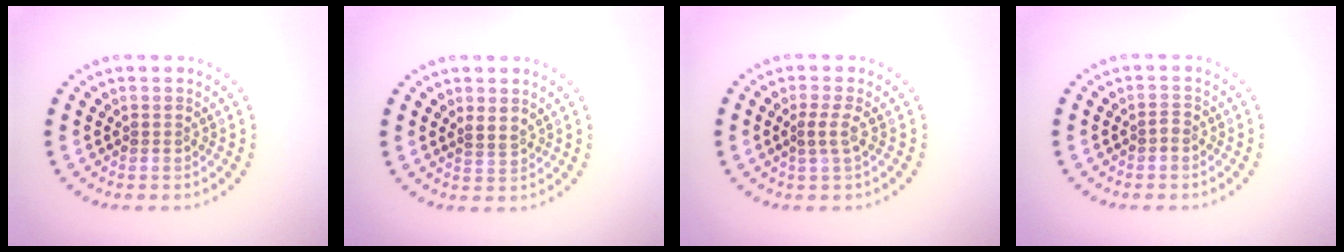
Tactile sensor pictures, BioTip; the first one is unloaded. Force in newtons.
{"total": 1.4, "press": 1.3, "slide": 0.7}
{"total": 1.6, "press": 1.2, "slide": 1.1}
{"total": 0.7, "press": 0.6, "slide": 0.3}